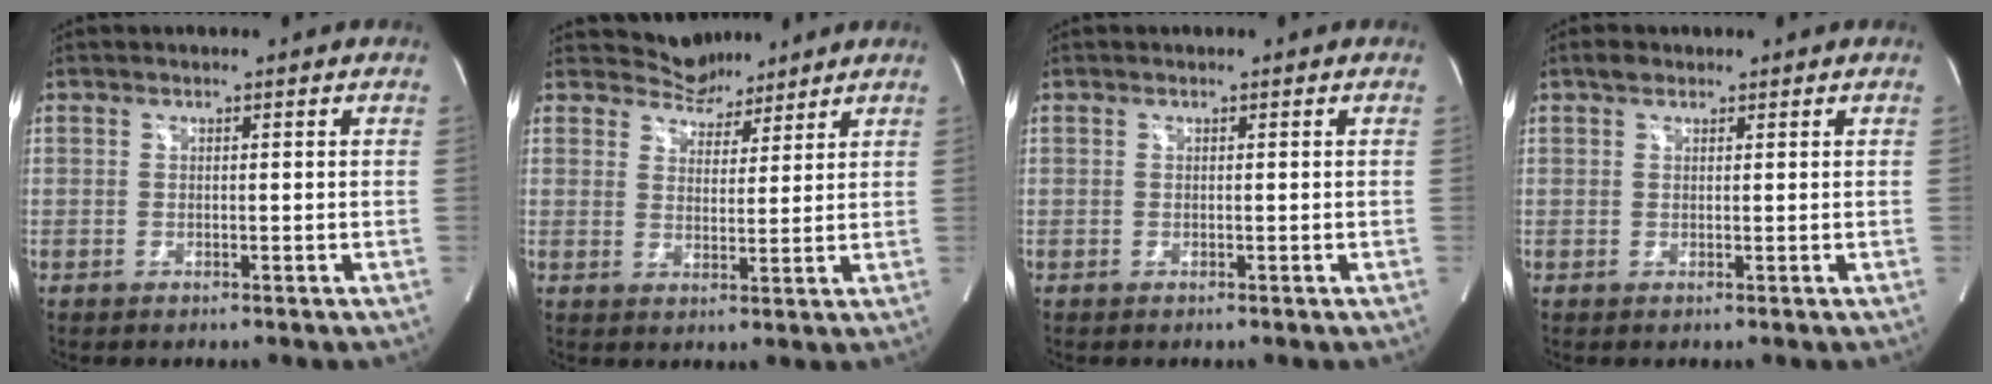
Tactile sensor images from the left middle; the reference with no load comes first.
{"total": 5.2, "force": [4.9, 1.8, -0.1], "torque": [0.000, 0.003, 0.083]}
{"total": 0.0}
{"total": 1.5, "force": [1.2, 0.8, 0.6], "torque": [-0.016, 0.012, 0.021]}